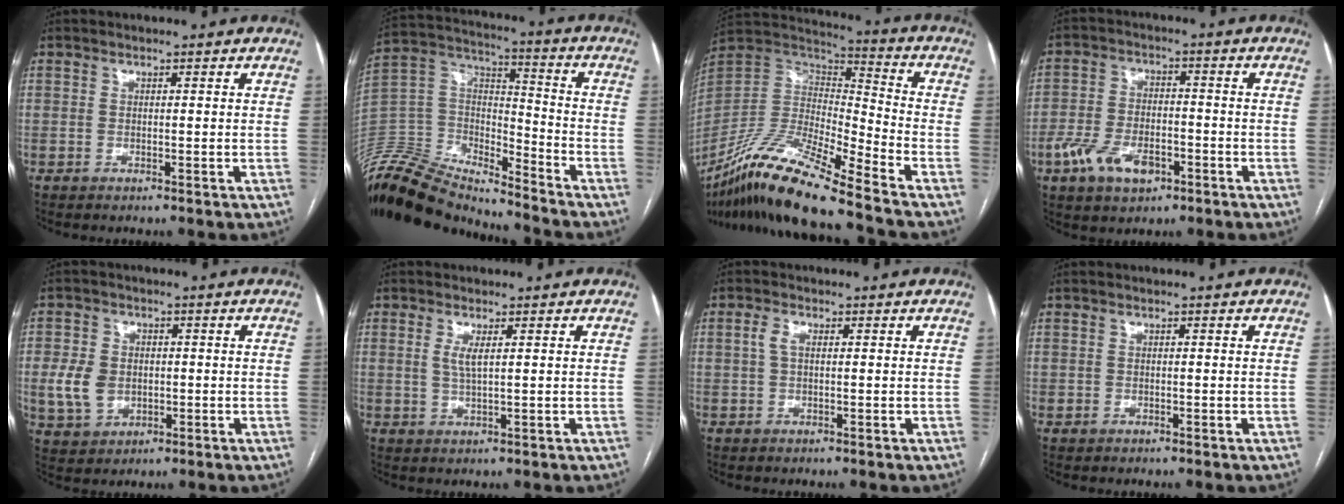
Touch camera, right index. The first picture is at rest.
{"total": 22.5, "force": [-21.2, 4.6, 6.2], "torque": [-0.153, 0.021, -0.370]}
{"total": 19.7, "force": [-14.8, 0.8, 12.9], "torque": [-0.269, -0.023, -0.280]}
{"total": 9.1, "force": [-4.3, 4.9, 6.4], "torque": [-0.133, 0.009, -0.072]}
{"total": 7.4, "force": [-0.6, 5.9, 4.3], "torque": [-0.094, 0.012, 0.002]}
{"total": 2.6, "force": [0.8, 0.4, 2.4], "torque": [-0.056, -0.004, 0.017]}
{"total": 2.0, "force": [0.4, 1.0, 1.7], "torque": [-0.040, 0.011, 0.010]}
{"total": 0.6, "force": [0.0, 0.6, 0.2], "torque": [-0.002, 0.005, 0.004]}